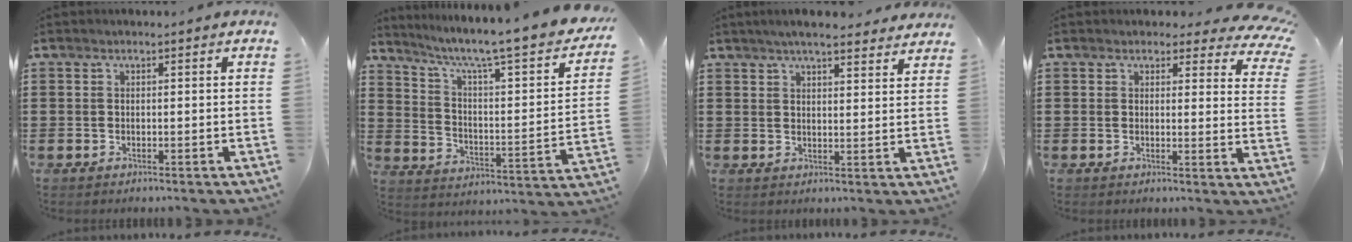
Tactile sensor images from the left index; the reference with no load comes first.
{"total": 6.6, "force": [4.9, 0.3, 4.5], "torque": [-0.099, -0.049, 0.069]}
{"total": 4.7, "force": [4.3, 0.3, 1.9], "torque": [-0.047, -0.009, 0.078]}
{"total": 3.6, "force": [3.0, 1.0, 1.6], "torque": [-0.028, -0.010, 0.052]}